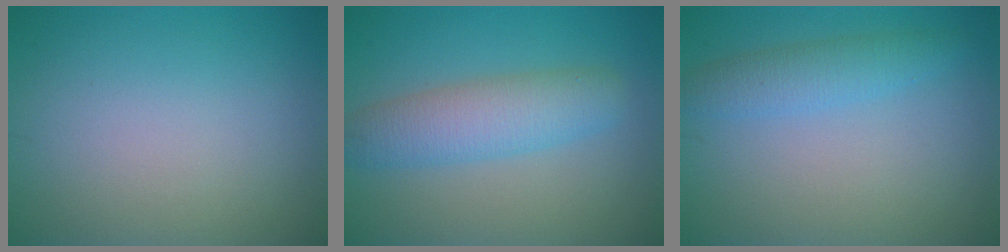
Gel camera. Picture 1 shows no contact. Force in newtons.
{"total": 4.6, "press": 4.6, "slide": 0.2}
{"total": 2.6, "press": 2.6, "slide": 0.0}